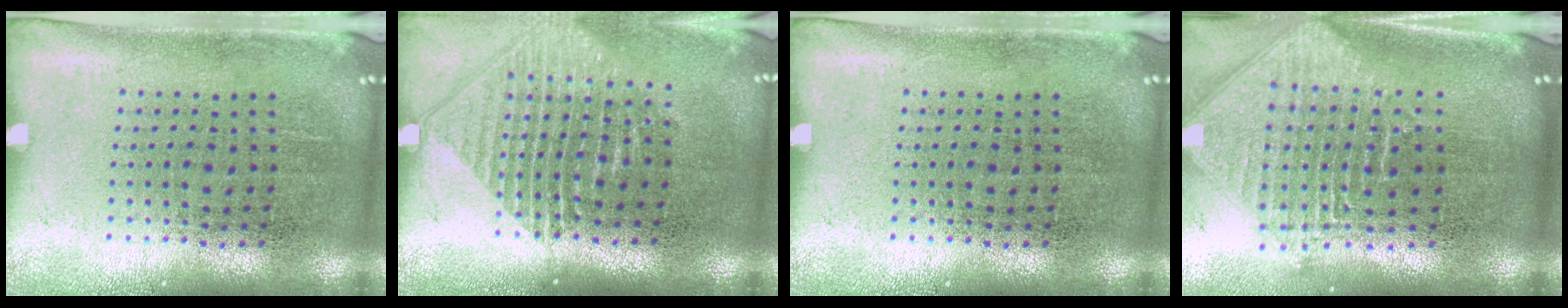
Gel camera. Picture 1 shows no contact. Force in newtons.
{"total": 1.4, "press": 1.3, "slide": 0.6}
{"total": 0.0}
{"total": 2.5, "press": 1.9, "slide": 1.6}